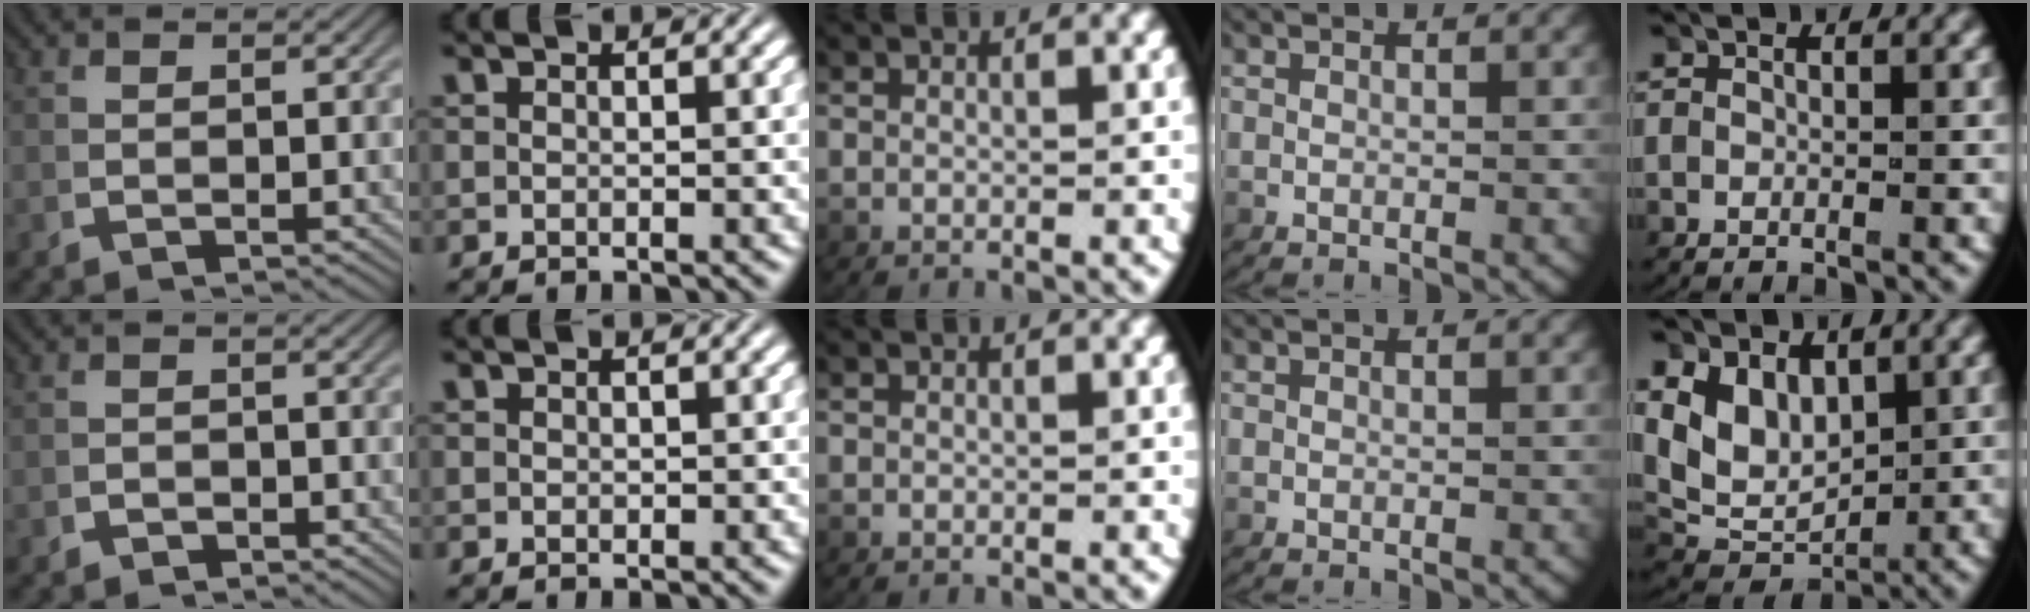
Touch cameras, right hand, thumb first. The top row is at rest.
{"thumb": {"total": 1.4, "force": [-1.4, 0.2, -0.1], "torque": [0.008, -0.005, -0.021]}, "little": {"total": 8.4, "force": [1.0, 7.0, 4.5], "torque": [-0.102, -0.018, 0.023]}}